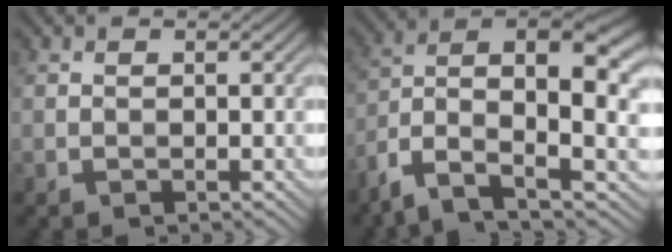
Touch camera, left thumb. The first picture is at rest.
{"total": 11.6, "force": [-4.2, 5.0, 9.6], "torque": [-0.180, -0.002, -0.084]}